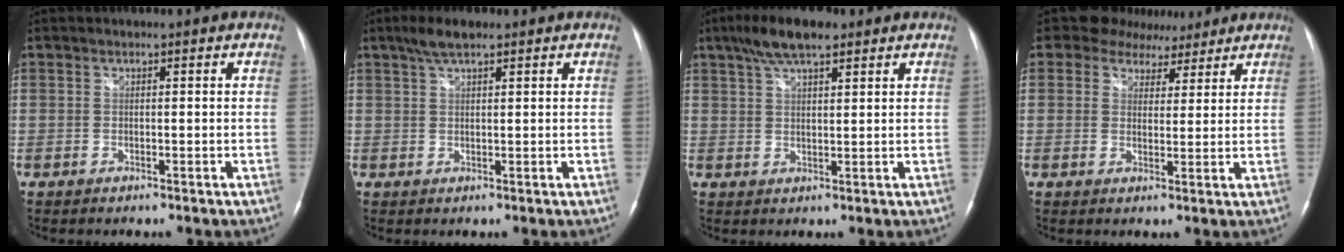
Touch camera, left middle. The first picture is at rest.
{"total": 3.9, "force": [2.7, 0.9, 2.6], "torque": [-0.055, 0.013, 0.051]}
{"total": 7.9, "force": [5.3, 2.2, 5.3], "torque": [-0.104, 0.021, 0.092]}
{"total": 6.7, "force": [5.1, 4.3, 0.6], "torque": [-0.003, 0.011, 0.069]}